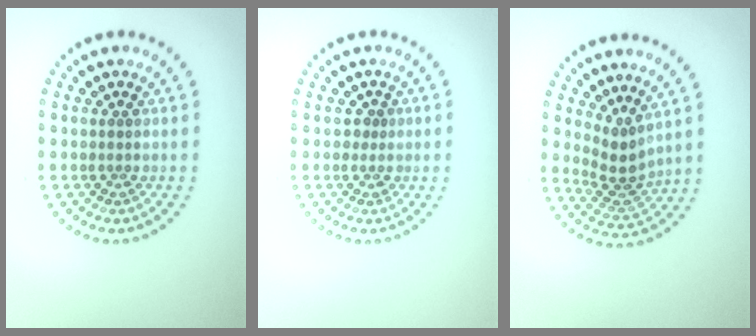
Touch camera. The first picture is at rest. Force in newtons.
{"total": 1.1, "press": 0.8, "slide": 0.7}
{"total": 2.9, "press": 2.3, "slide": 1.8}